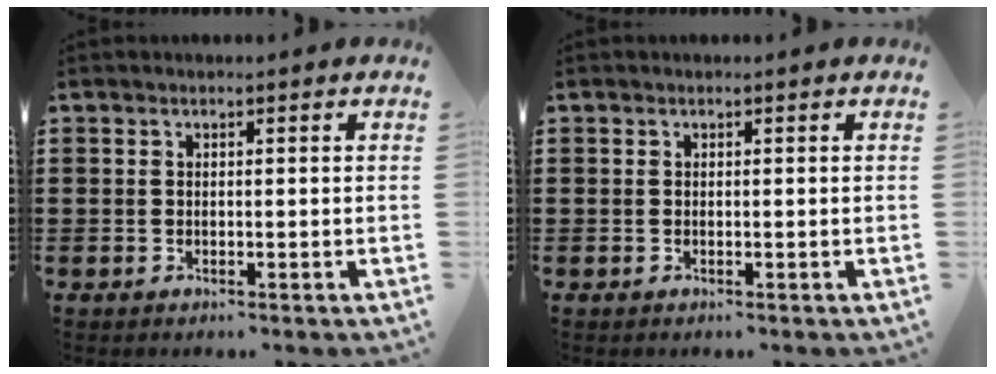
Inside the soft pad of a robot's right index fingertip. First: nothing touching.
{"total": 0.0}